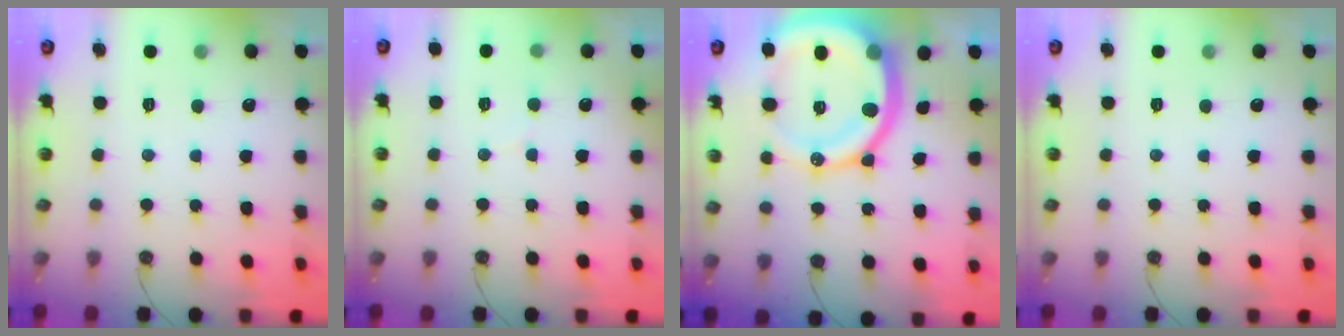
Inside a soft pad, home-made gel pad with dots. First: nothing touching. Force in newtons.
{"total": 5.0, "press": 5.0, "slide": 0.3}
{"total": 22.6, "press": 22.4, "slide": 2.8}
{"total": 0.0}